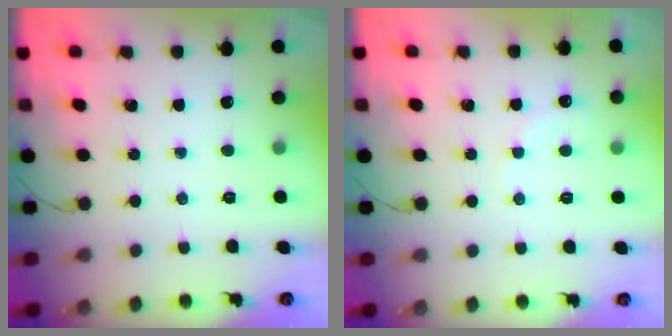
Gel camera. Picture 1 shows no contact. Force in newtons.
{"total": 3.4, "press": 3.3, "slide": 1.0}